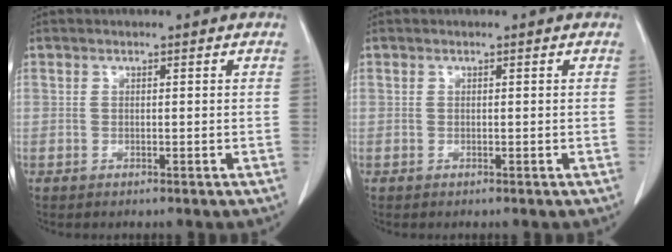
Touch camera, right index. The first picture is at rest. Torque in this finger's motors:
{"motor_torque": [0.00, 0.00, 0.00, 0.00]}